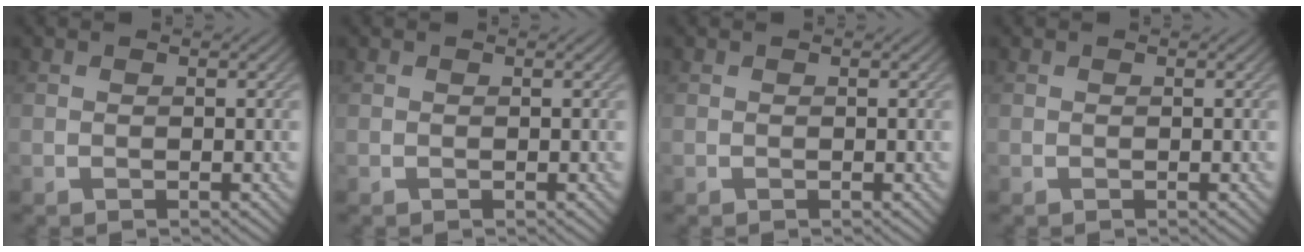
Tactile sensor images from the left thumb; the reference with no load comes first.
{"total": 0.0}
{"total": 0.0}
{"total": 0.0}